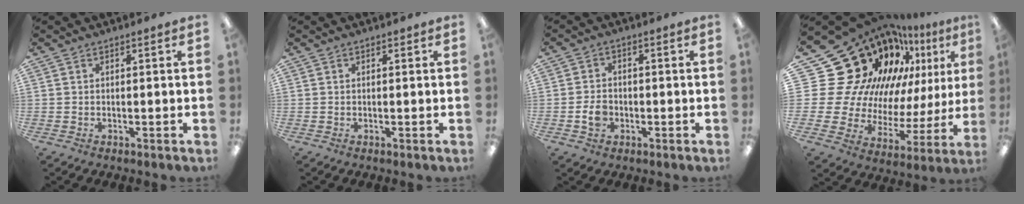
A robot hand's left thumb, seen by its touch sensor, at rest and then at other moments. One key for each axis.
{"total": 0.0}
{"total": 4.4, "fx": -1.2, "fy": 3.4, "fz": 2.5, "tx": -0.046, "ty": 0.006, "tz": -0.020}
{"total": 26.3, "fx": 17.2, "fy": 16.4, "fz": 11.4, "tx": -0.216, "ty": -0.158, "tz": 0.357}